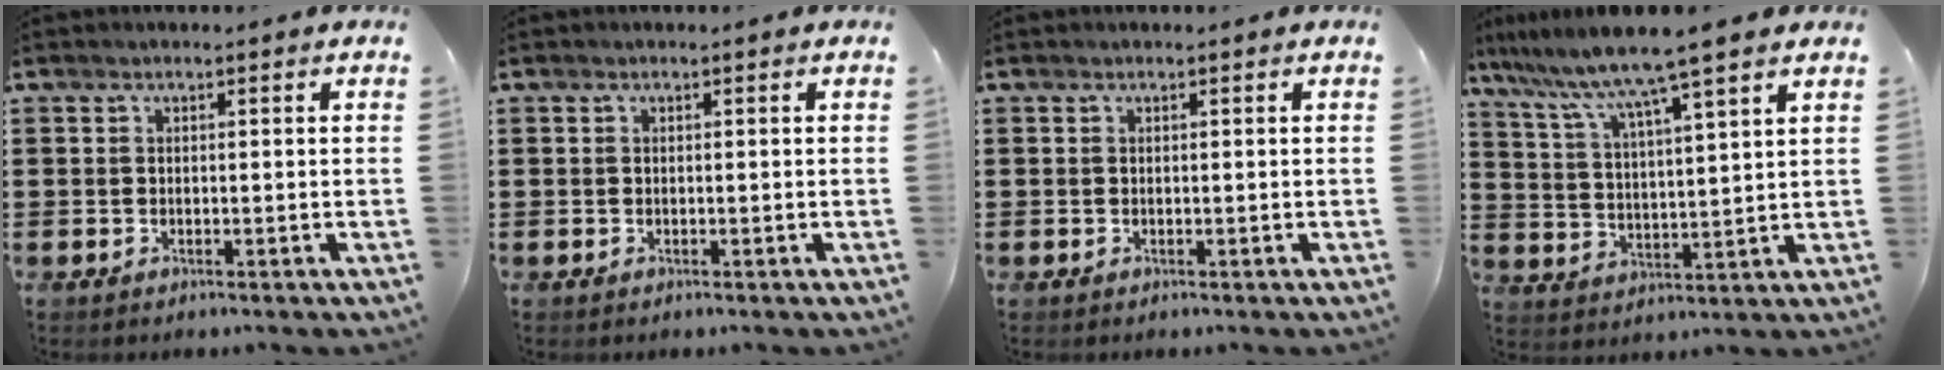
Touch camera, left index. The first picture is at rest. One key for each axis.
{"total": 0.0}
{"total": 0.0}
{"total": 7.4, "fx": 6.4, "fy": -0.9, "fz": 3.8, "tx": -0.099, "ty": -0.044, "tz": 0.101}